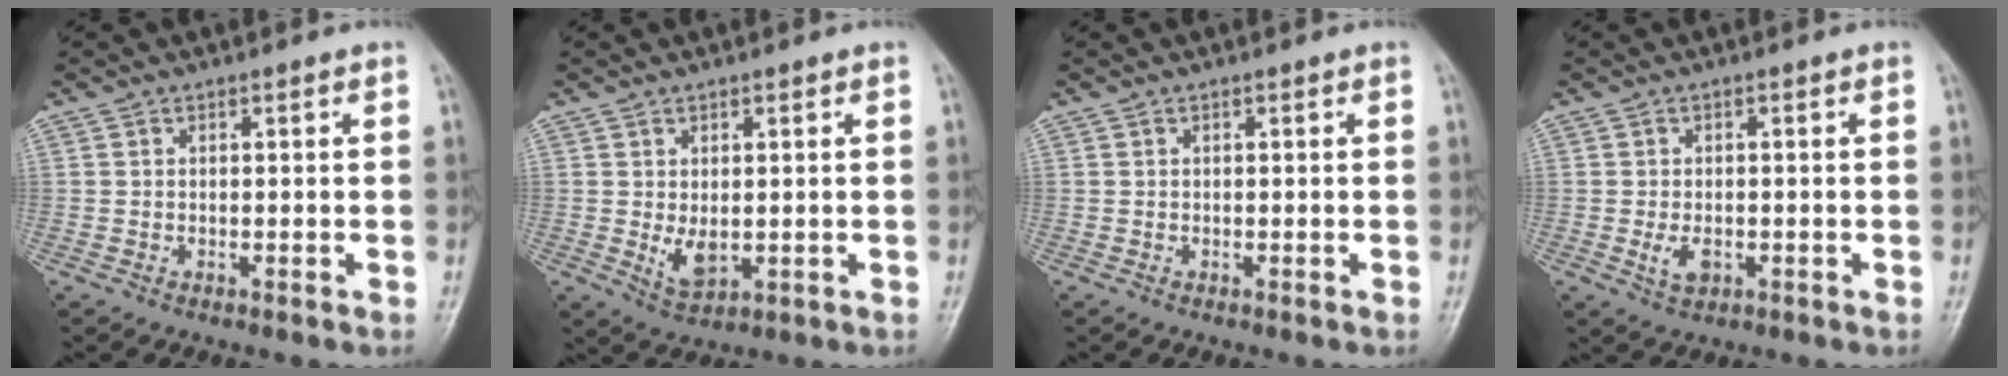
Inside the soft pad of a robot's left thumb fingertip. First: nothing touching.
{"total": 4.2, "force": [0.0, 2.4, 3.4], "torque": [-0.053, -0.012, 0.009]}
{"total": 0.0}
{"total": 3.3, "force": [-0.9, 2.0, 2.5], "torque": [-0.042, -0.001, -0.012]}